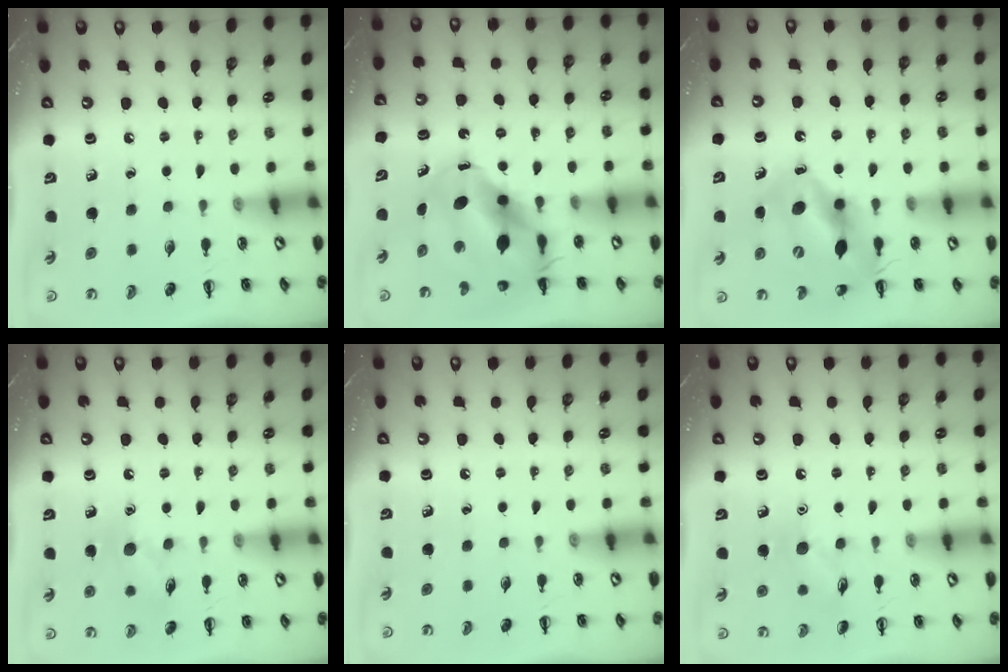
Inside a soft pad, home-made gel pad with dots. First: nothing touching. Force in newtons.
{"total": 8.8, "press": 8.6, "slide": 1.9}
{"total": 12.8, "press": 12.4, "slide": 3.2}
{"total": 9.1, "press": 9.0, "slide": 1.3}
{"total": 0.0}
{"total": 8.3, "press": 8.3, "slide": 1.1}